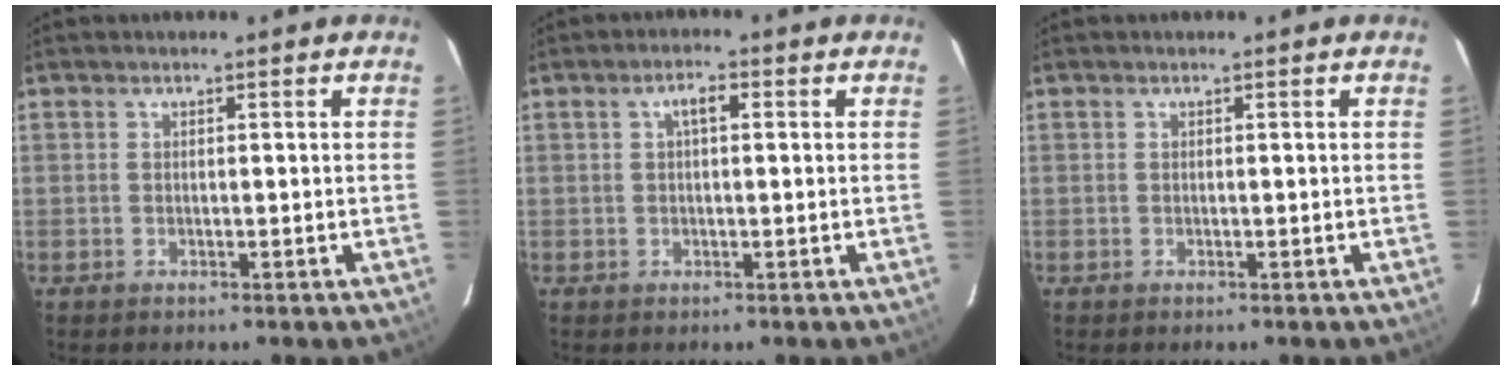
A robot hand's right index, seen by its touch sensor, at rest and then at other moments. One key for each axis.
{"total": 2.6, "fx": 0.6, "fy": 1.0, "fz": 2.3, "tx": -0.044, "ty": 0.011, "tz": 0.011}
{"total": 0.0}